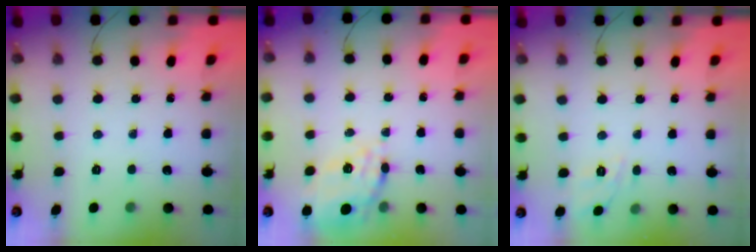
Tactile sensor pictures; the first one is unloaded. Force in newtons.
{"total": 12.3, "press": 11.9, "slide": 3.0}
{"total": 8.0, "press": 7.8, "slide": 1.8}